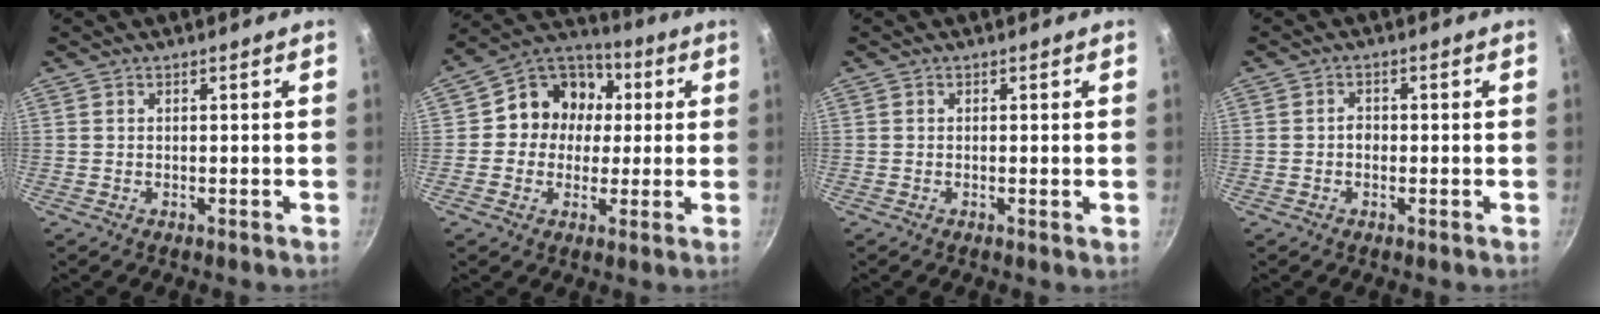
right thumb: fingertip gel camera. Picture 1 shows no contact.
{"total": 12.9, "force": [1.2, 11.6, 5.5], "torque": [-0.045, 0.028, -0.002]}
{"total": 0.7, "force": [-0.1, 0.0, 0.7], "torque": [-0.011, -0.002, -0.003]}
{"total": 1.6, "force": [-0.3, 1.3, 0.9], "torque": [-0.009, 0.011, -0.006]}